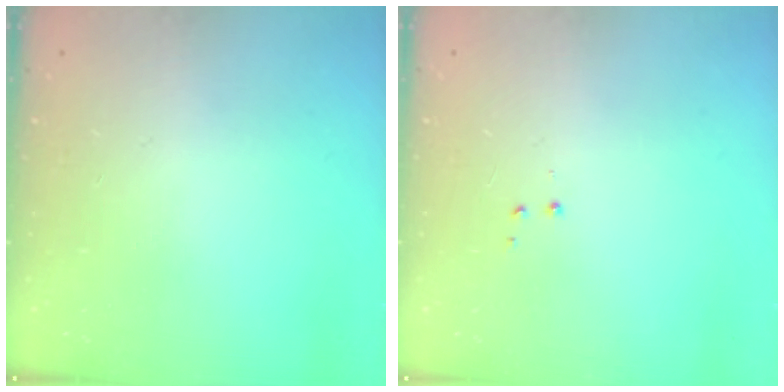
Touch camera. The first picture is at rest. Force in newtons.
{"total": 2.8, "press": 2.7, "slide": 0.5}